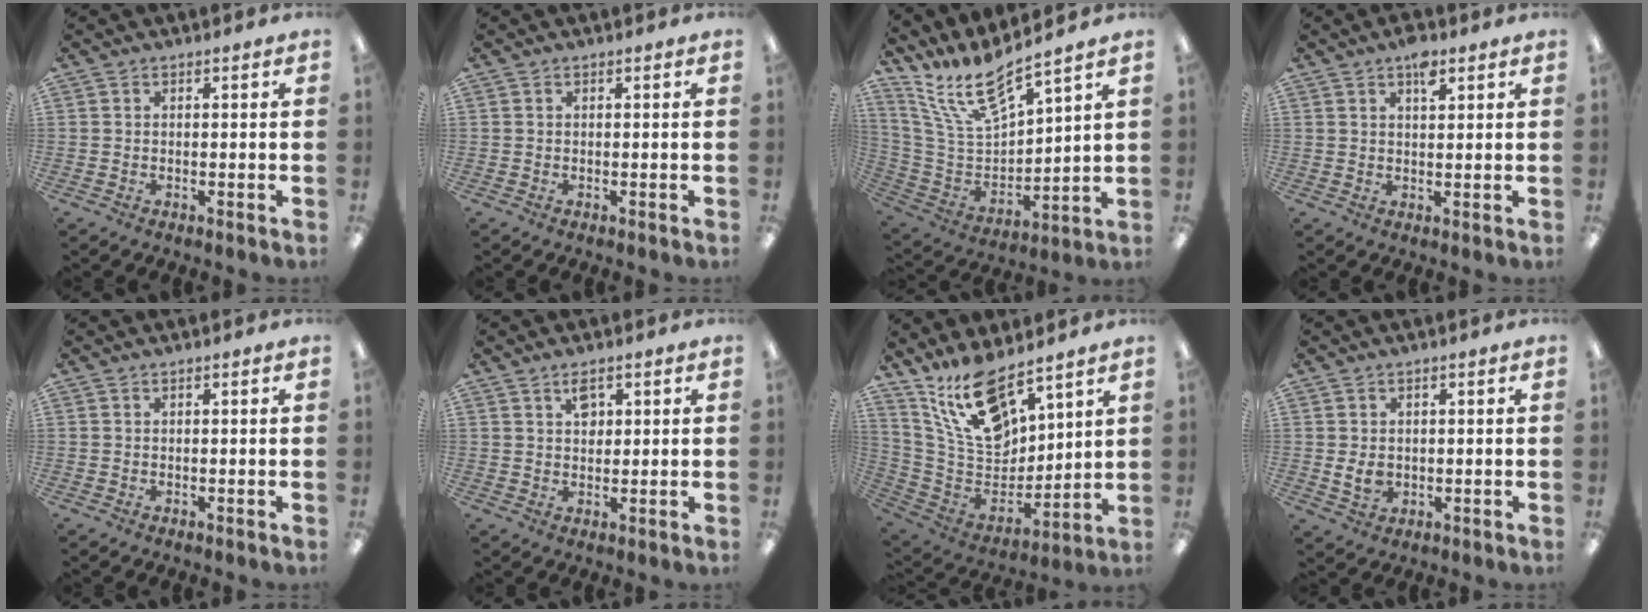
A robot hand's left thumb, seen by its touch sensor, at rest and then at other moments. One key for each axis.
{"total": 0.0}
{"total": 15.0, "fx": 11.9, "fy": 4.1, "fz": 8.1, "tx": -0.193, "ty": -0.074, "tz": 0.213}
{"total": 4.3, "fx": 2.7, "fy": 1.7, "fz": 2.8, "tx": -0.037, "ty": -0.008, "tz": 0.043}
{"total": 0.0}
{"total": 3.7, "fx": 2.2, "fy": 2.2, "fz": 2.0, "tx": -0.020, "ty": -0.008, "tz": 0.036}
{"total": 17.0, "fx": 12.5, "fy": 7.5, "fz": 8.8, "tx": -0.173, "ty": -0.064, "tz": 0.229}
{"total": 3.4, "fx": 0.4, "fy": 2.6, "fz": 2.2, "tx": -0.039, "ty": -0.003, "tz": 0.005}